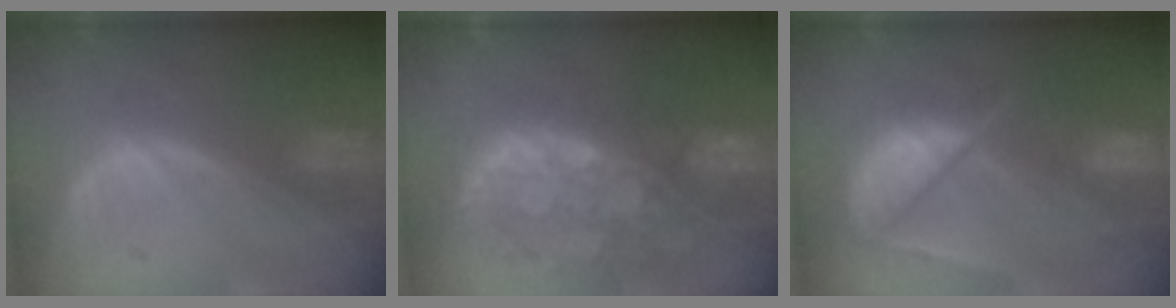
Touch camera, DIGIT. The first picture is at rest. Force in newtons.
{"total": 11.1, "press": 9.7, "slide": 5.5}
{"total": 10.3, "press": 8.6, "slide": 5.5}